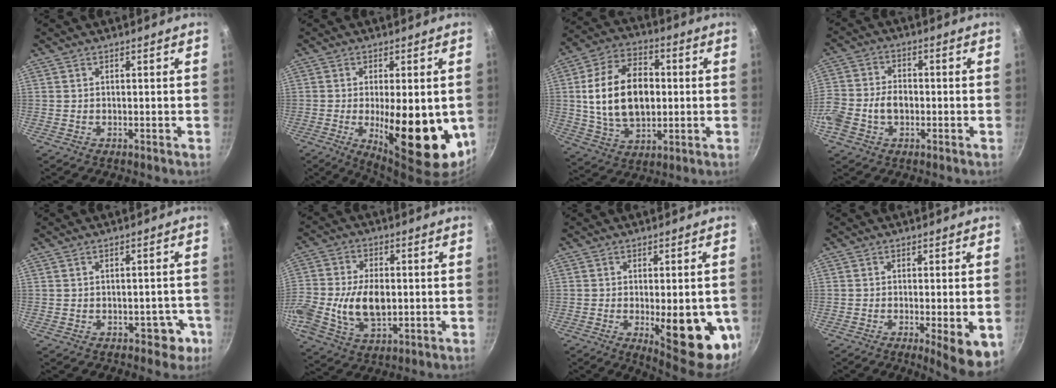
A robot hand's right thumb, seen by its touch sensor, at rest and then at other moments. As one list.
[{"total": 17.3, "force": [-2.5, 6.5, 15.9], "torque": [-0.208, -0.012, -0.023]}, {"total": 18.5, "force": [0.9, 12.0, 14.0], "torque": [-0.221, 0.013, 0.018]}, {"total": 9.9, "force": [-2.2, 6.9, 6.8], "torque": [-0.129, 0.030, -0.052]}, {"total": 3.8, "force": [-1.6, 2.6, 2.3], "torque": [0.000, 0.024, -0.006]}, {"total": 14.3, "force": [-1.3, 9.2, 10.8], "torque": [-0.210, 0.018, -0.025]}, {"total": 16.8, "force": [-3.6, 5.9, 15.3], "torque": [-0.164, -0.013, -0.035]}, {"total": 8.1, "force": [-2.3, 1.8, 7.6], "torque": [-0.092, -0.005, -0.026]}]